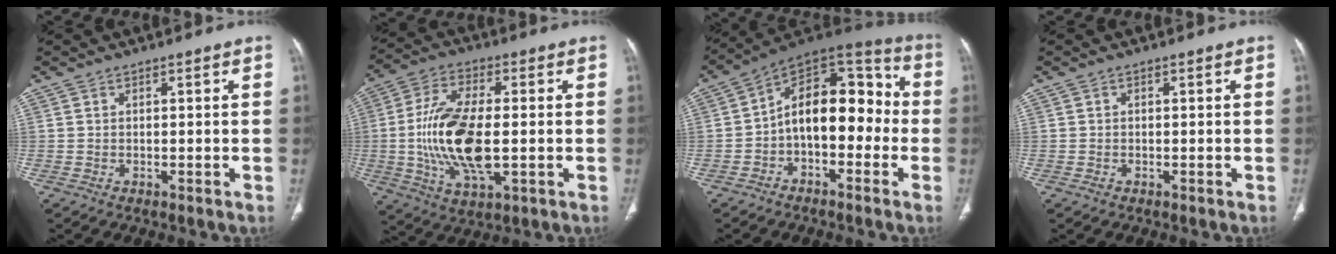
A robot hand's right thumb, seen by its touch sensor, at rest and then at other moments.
{"total": 16.5, "force": [-1.2, 7.2, 14.8], "torque": [-0.301, -0.001, -0.020]}
{"total": 16.1, "force": [-2.2, 9.6, 12.8], "torque": [-0.157, 0.063, -0.047]}
{"total": 0.6, "force": [-0.3, 0.5, 0.2], "torque": [-0.003, 0.001, -0.006]}